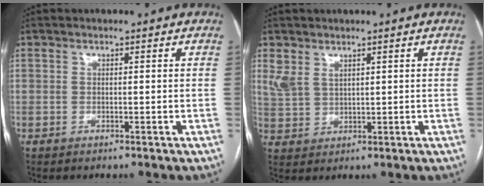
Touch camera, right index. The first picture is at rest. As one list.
[{"total": 3.9, "force": [2.8, 2.2, 1.6], "torque": [-0.048, 0.012, 0.068]}]